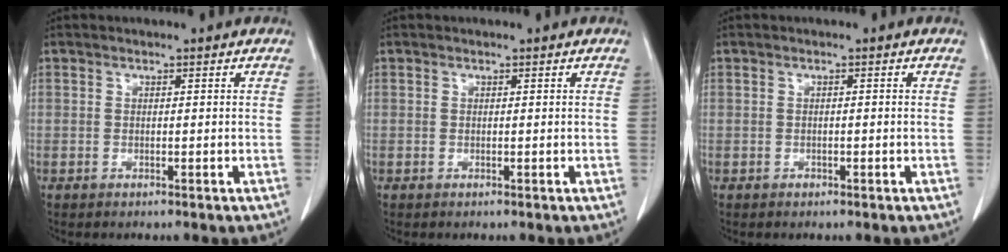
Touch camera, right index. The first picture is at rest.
{"total": 0.0}
{"total": 0.7, "force": [-0.1, 0.6, 0.4], "torque": [-0.007, 0.003, 0.000]}